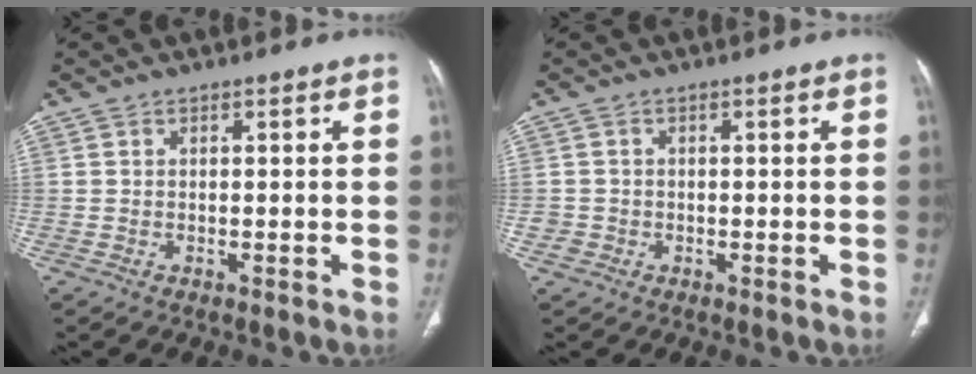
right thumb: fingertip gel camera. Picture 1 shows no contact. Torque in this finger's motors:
{"motor_torque": [0.14, -0.01, 0.33, 0.09, 0.03]}